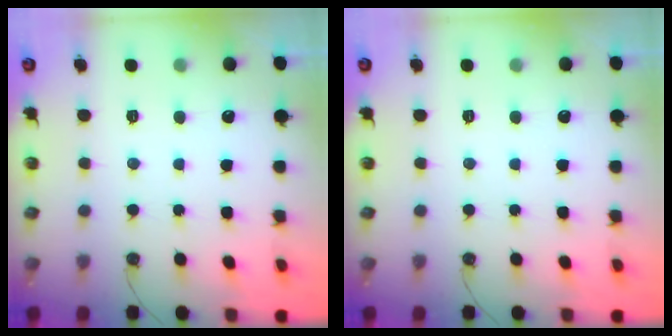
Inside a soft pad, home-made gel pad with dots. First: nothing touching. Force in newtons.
{"total": 0.0}